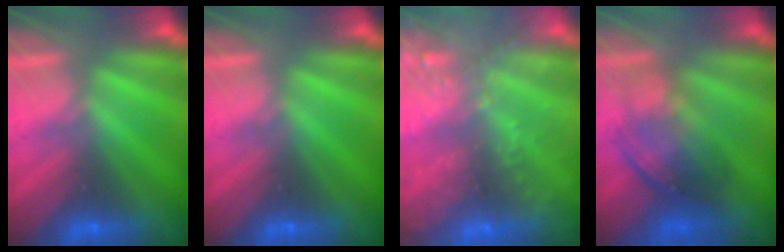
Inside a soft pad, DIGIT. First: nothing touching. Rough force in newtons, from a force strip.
{"total": 0.0}
{"total": 7.6}
{"total": 6.0}